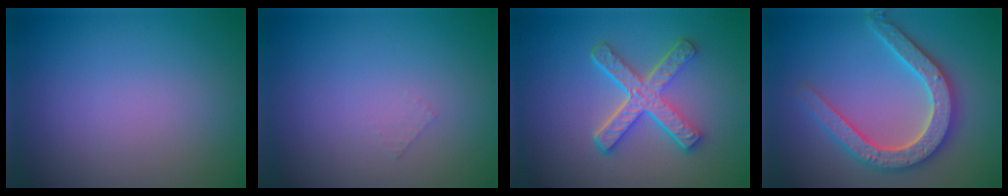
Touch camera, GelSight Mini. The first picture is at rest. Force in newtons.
{"total": 0.5, "press": 0.5, "slide": 0.1}
{"total": 5.2, "press": 3.9, "slide": 3.5}
{"total": 4.7, "press": 4.6, "slide": 1.0}